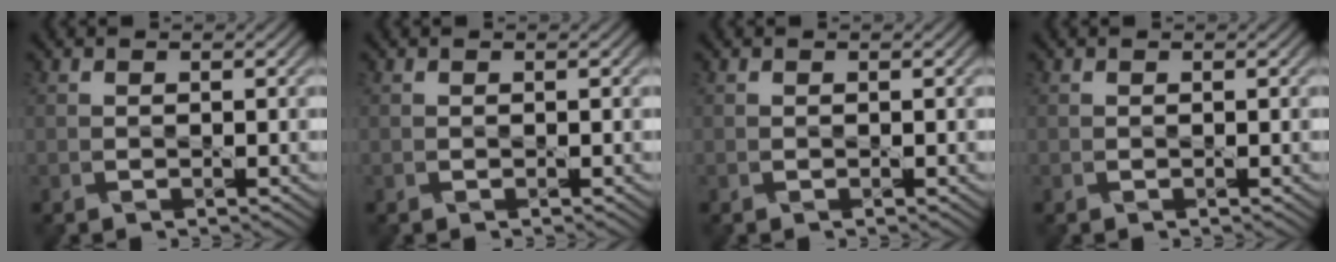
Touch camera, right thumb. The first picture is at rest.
{"total": 0.0}
{"total": 0.0}
{"total": 0.0}